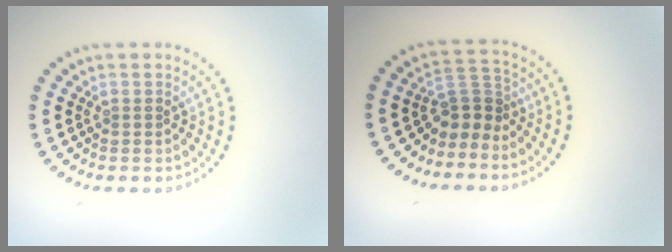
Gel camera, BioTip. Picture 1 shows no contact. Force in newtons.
{"total": 2.8, "press": 1.8, "slide": 2.1}